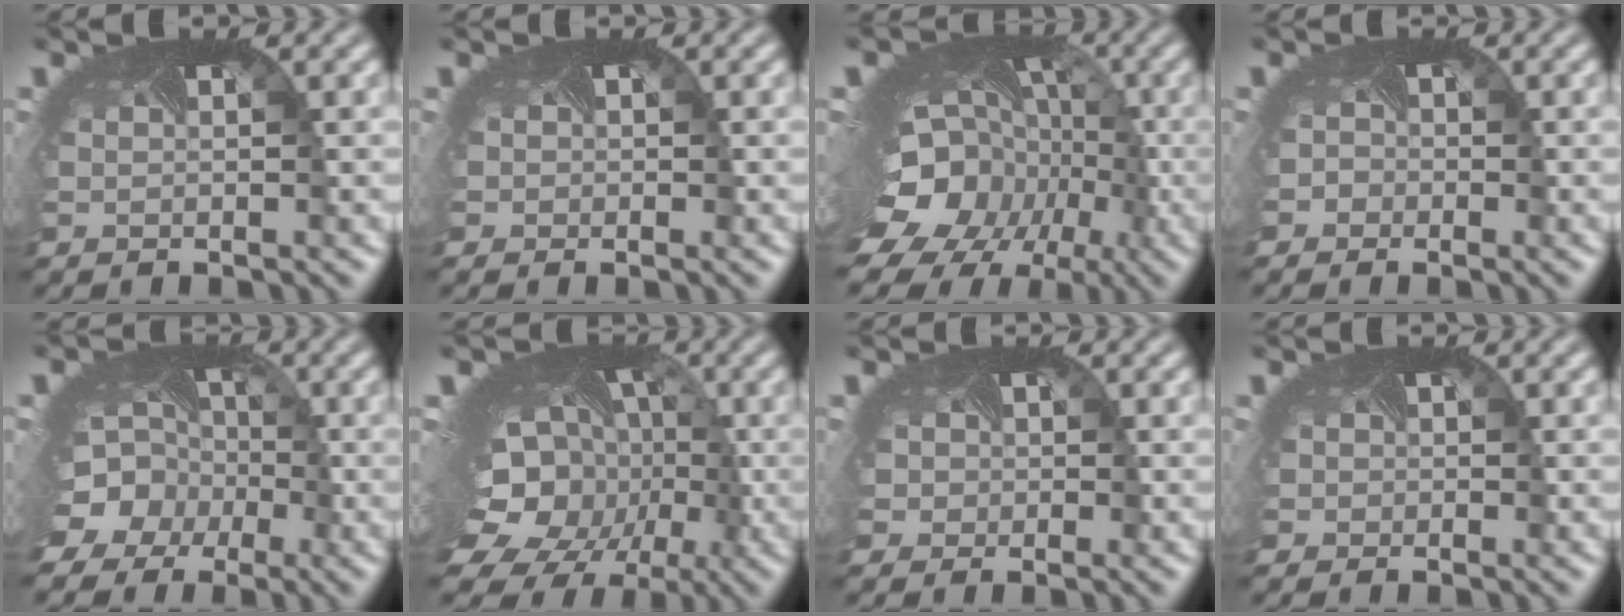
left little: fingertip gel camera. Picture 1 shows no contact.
{"total": 1.2, "force": [-0.1, 1.2, 0.1], "torque": [0.003, -0.001, -0.004]}
{"total": 19.7, "force": [-8.1, 14.6, 10.6], "torque": [-0.187, -0.082, -0.110]}
{"total": 1.6, "force": [-0.8, 1.4, 0.2], "torque": [0.007, -0.001, -0.014]}
{"total": 11.2, "force": [-3.7, 9.8, 4.2], "torque": [-0.094, -0.027, -0.074]}
{"total": 18.6, "force": [-4.4, 14.4, 10.8], "torque": [-0.182, -0.057, -0.069]}
{"total": 3.3, "force": [0.2, 2.9, 1.4], "torque": [-0.022, 0.006, -0.006]}
{"total": 1.5, "force": [-0.1, 1.4, 0.3], "torque": [-0.003, 0.000, -0.003]}